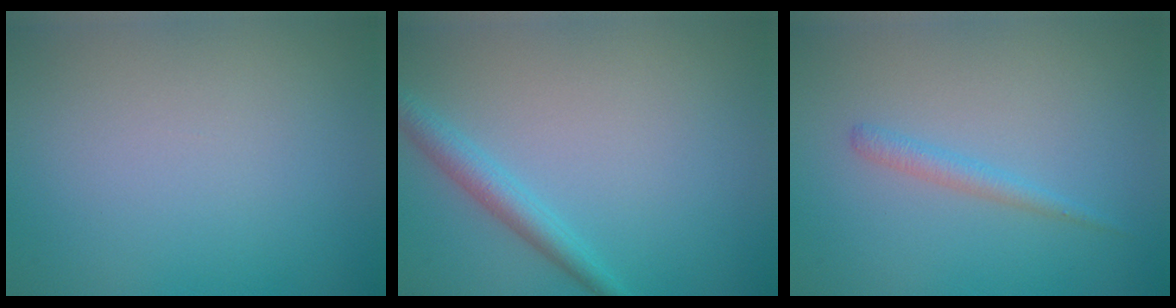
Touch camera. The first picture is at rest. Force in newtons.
{"total": 2.6, "press": 2.5, "slide": 0.1}
{"total": 1.4, "press": 1.4, "slide": 0.1}